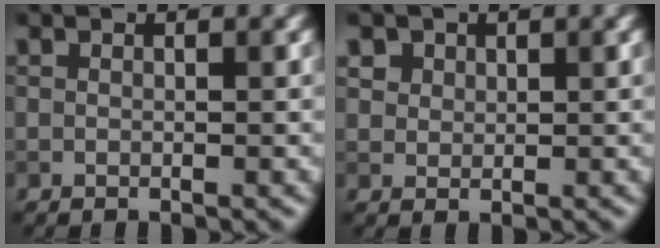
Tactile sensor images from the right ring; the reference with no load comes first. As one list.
[{"total": 2.4, "force": [1.4, 1.8, 0.8], "torque": [-0.028, -0.001, 0.032]}]